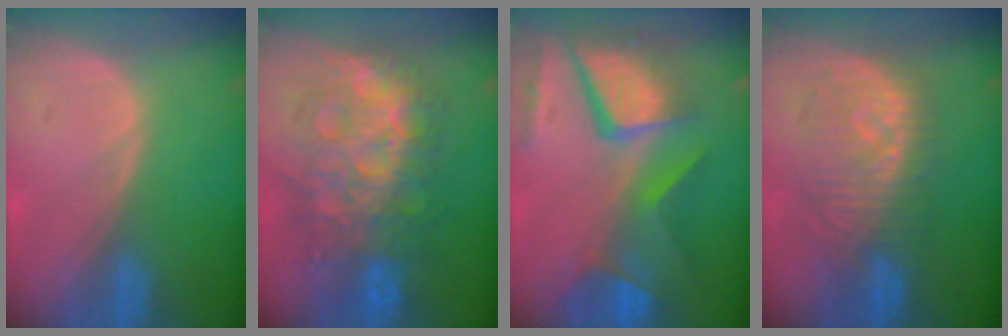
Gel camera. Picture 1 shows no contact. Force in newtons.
{"total": 12.4, "press": 12.3, "slide": 1.2}
{"total": 12.1, "press": 9.9, "slide": 7.0}
{"total": 8.9, "press": 8.7, "slide": 1.8}